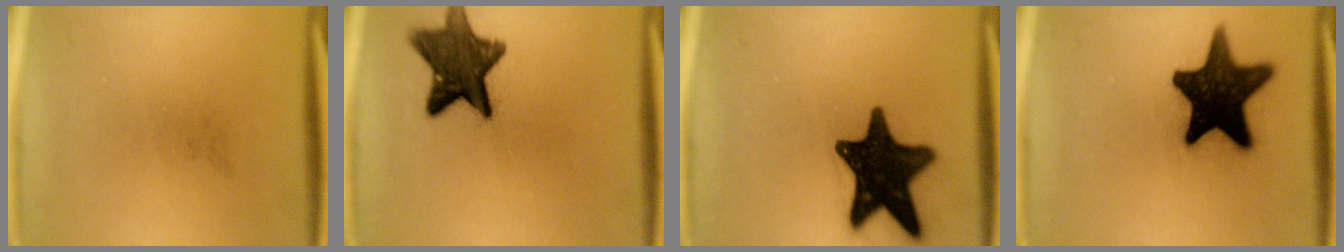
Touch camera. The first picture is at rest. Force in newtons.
{"total": 11.8}
{"total": 17.5}
{"total": 18.4}